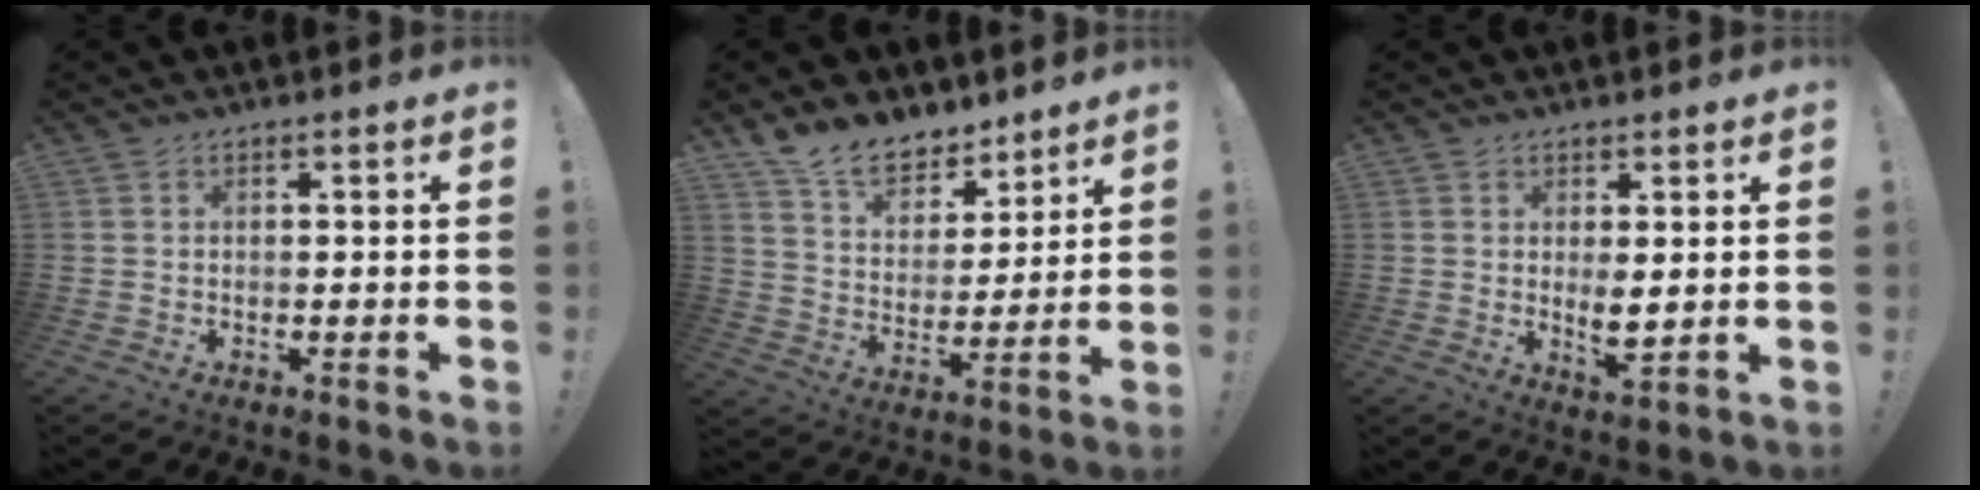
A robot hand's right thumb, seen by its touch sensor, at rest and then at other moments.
{"total": 12.5, "force": [10.2, 6.3, 3.5], "torque": [-0.074, -0.075, 0.196]}
{"total": 4.5, "force": [1.6, 1.7, 3.8], "torque": [-0.041, -0.021, 0.029]}